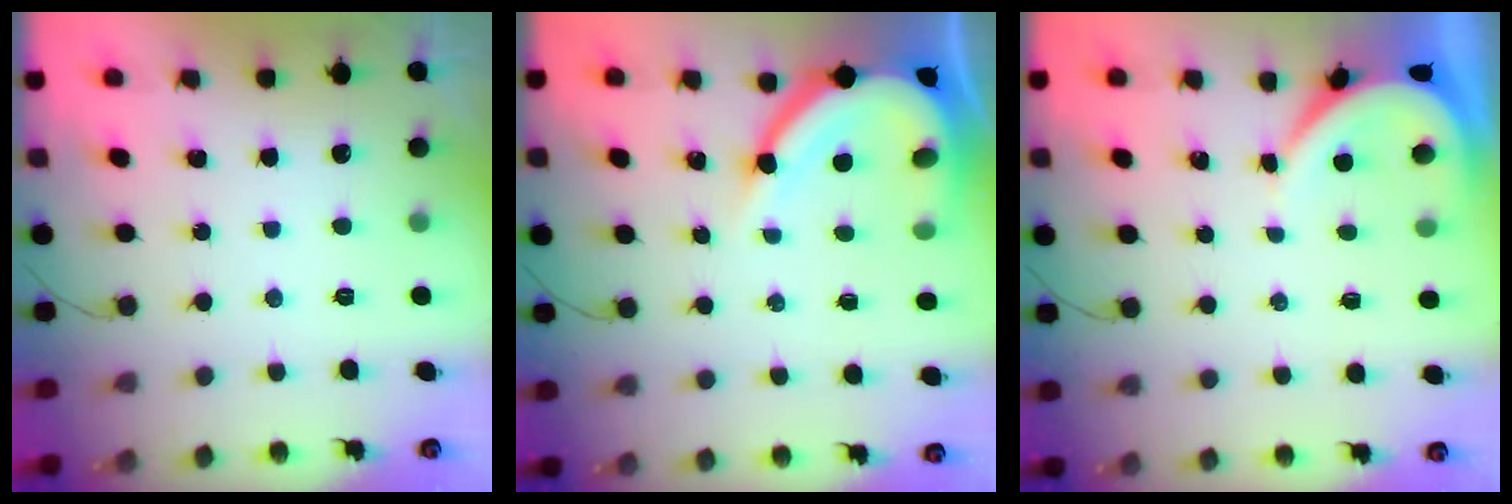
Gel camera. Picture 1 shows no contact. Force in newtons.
{"total": 13.0, "press": 12.9, "slide": 1.4}
{"total": 3.5, "press": 3.4, "slide": 0.4}